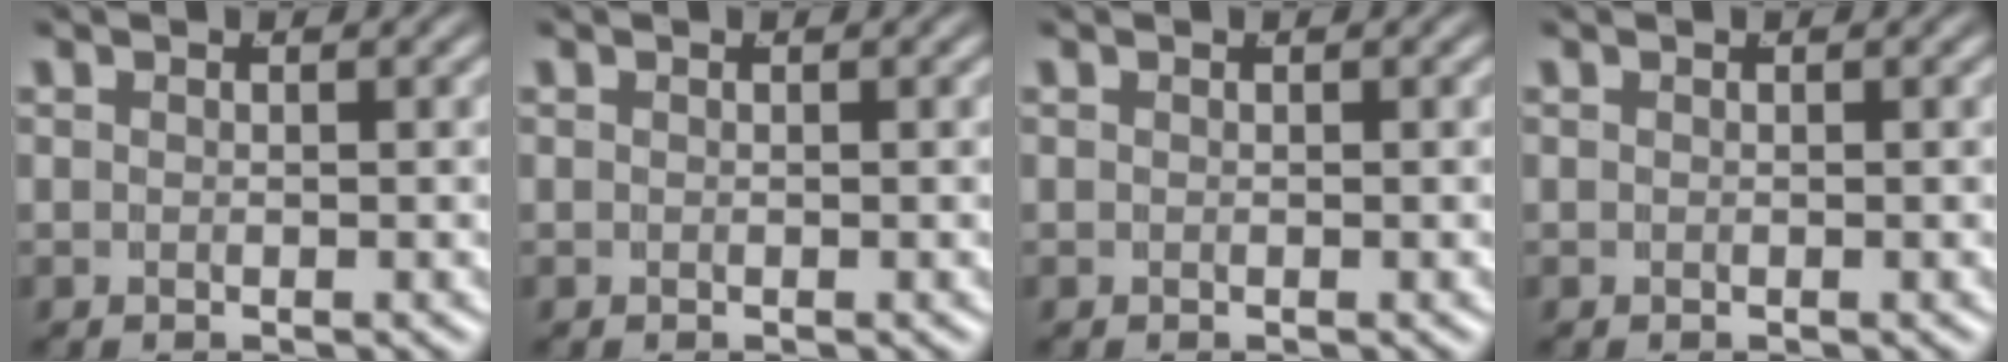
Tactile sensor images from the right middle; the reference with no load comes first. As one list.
[{"total": 0.0}, {"total": 0.0}, {"total": 0.0}]